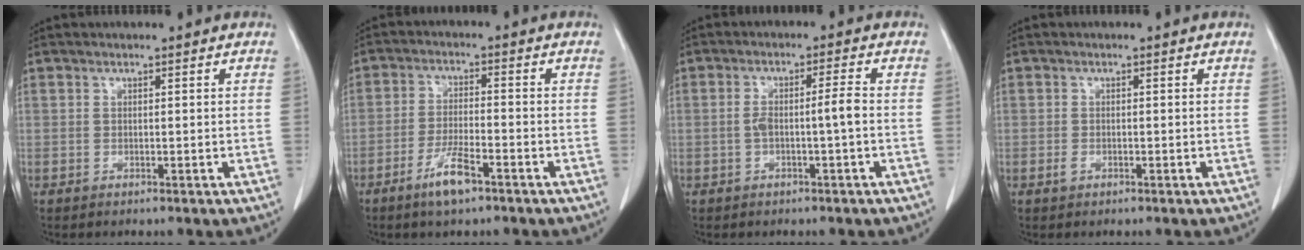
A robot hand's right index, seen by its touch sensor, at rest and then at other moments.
{"total": 6.2, "force": [-4.0, 1.0, 4.7], "torque": [-0.095, -0.006, -0.071]}
{"total": 3.8, "force": [-0.6, 0.1, 3.7], "torque": [-0.069, 0.016, -0.004]}
{"total": 1.0, "force": [-0.5, 0.7, 0.5], "torque": [-0.009, 0.002, -0.005]}